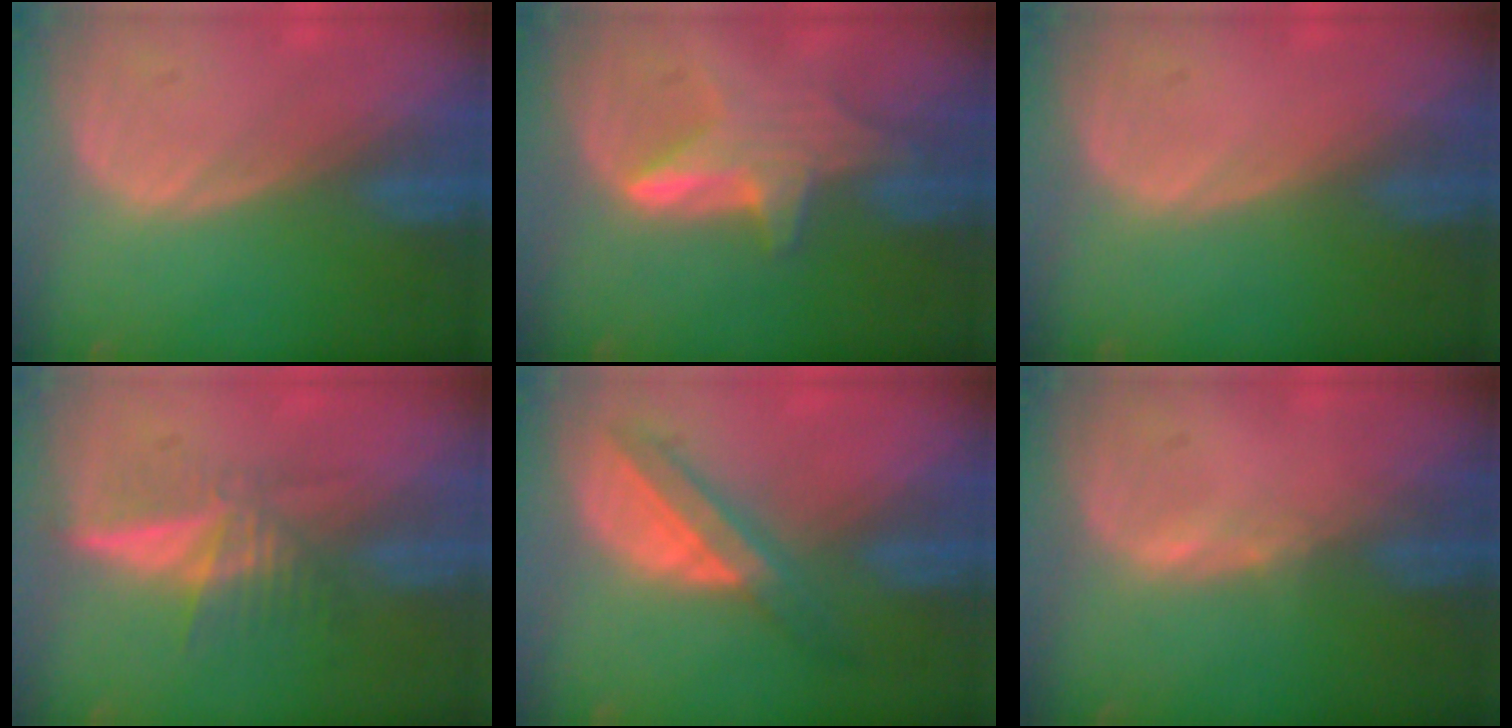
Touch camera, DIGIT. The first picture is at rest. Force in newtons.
{"total": 6.1, "press": 6.0, "slide": 0.5}
{"total": 0.0}
{"total": 6.1, "press": 5.3, "slide": 3.1}
{"total": 5.7, "press": 5.5, "slide": 1.3}
{"total": 0.7, "press": 0.7, "slide": 0.2}